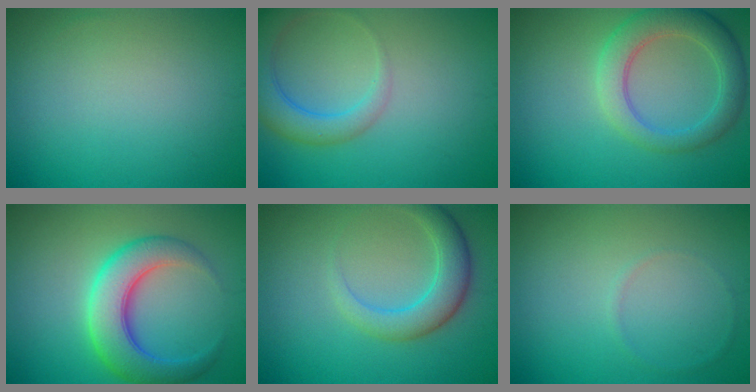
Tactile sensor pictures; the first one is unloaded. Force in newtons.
{"total": 4.3, "press": 4.3, "slide": 0.5}
{"total": 5.0, "press": 4.9, "slide": 0.4}
{"total": 6.5, "press": 6.5, "slide": 0.1}
{"total": 4.1, "press": 4.1, "slide": 0.1}
{"total": 0.6, "press": 0.6, "slide": 0.1}